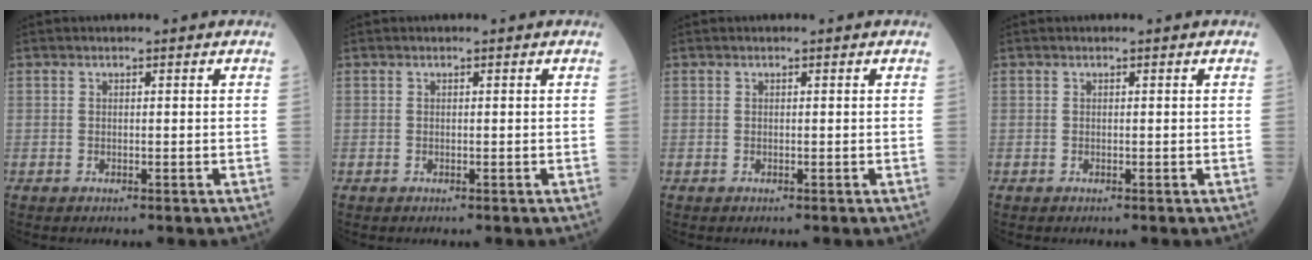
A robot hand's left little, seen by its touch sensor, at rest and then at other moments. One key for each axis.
{"total": 0.0}
{"total": 0.0}
{"total": 0.0}